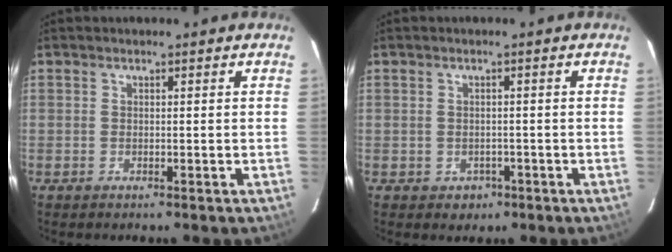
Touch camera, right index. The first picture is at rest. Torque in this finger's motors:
{"motor_torque": [0.07, -0.02, -0.06, -0.04]}